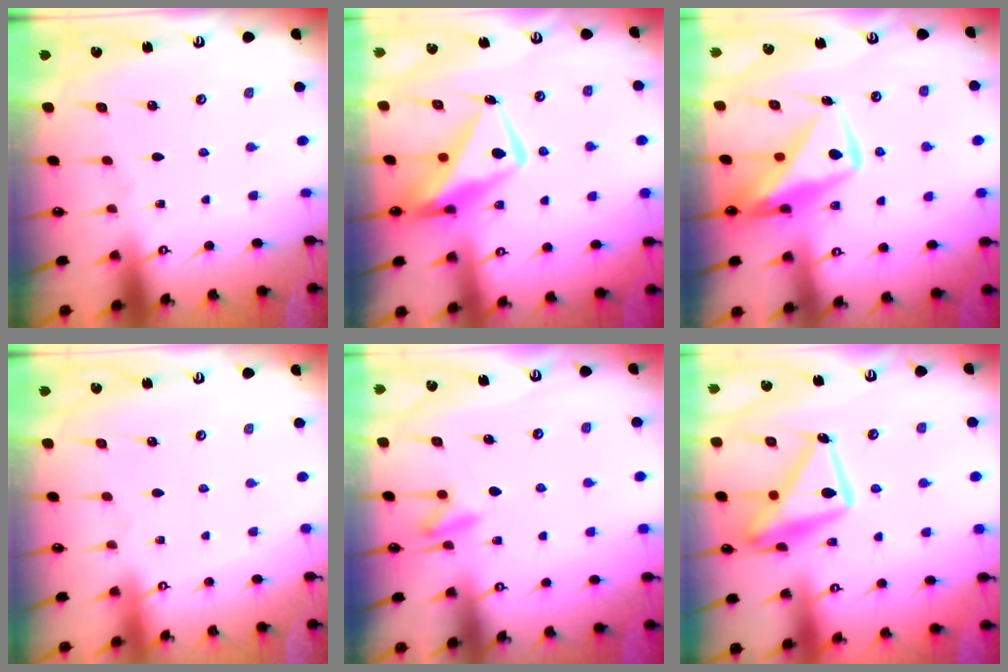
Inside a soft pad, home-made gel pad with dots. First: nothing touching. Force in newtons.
{"total": 13.0, "press": 12.9, "slide": 1.7}
{"total": 12.2, "press": 12.1, "slide": 1.2}
{"total": 3.9, "press": 3.9, "slide": 0.1}
{"total": 8.3, "press": 8.2, "slide": 1.2}
{"total": 16.7, "press": 16.6, "slide": 1.3}